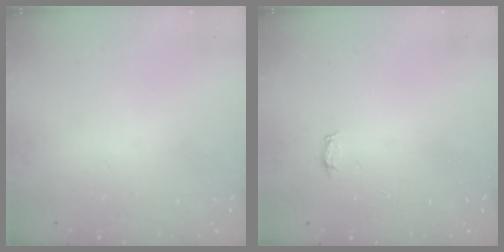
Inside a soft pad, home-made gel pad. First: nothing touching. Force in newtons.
{"total": 2.9, "press": 2.9, "slide": 0.4}